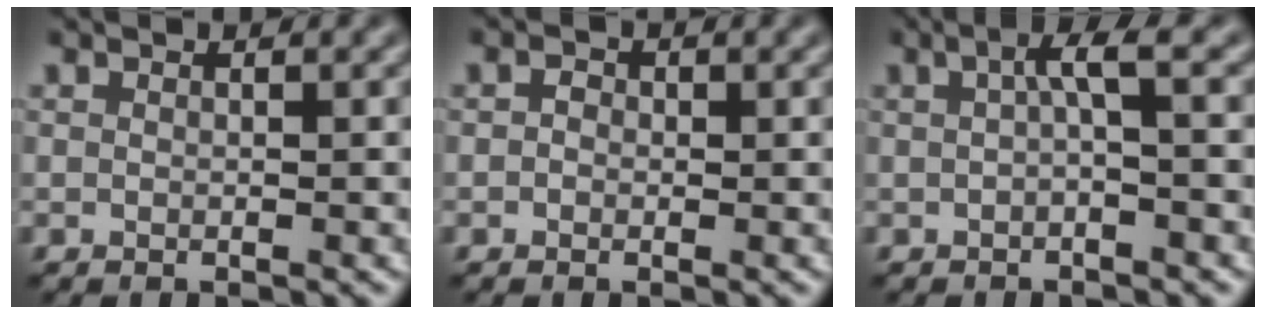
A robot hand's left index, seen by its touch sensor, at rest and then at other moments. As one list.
[{"total": 1.1, "force": [0.1, 0.9, 0.5], "torque": [-0.006, -0.002, -0.010]}, {"total": 2.2, "force": [0.2, 0.2, 2.2], "torque": [-0.040, 0.007, 0.003]}]